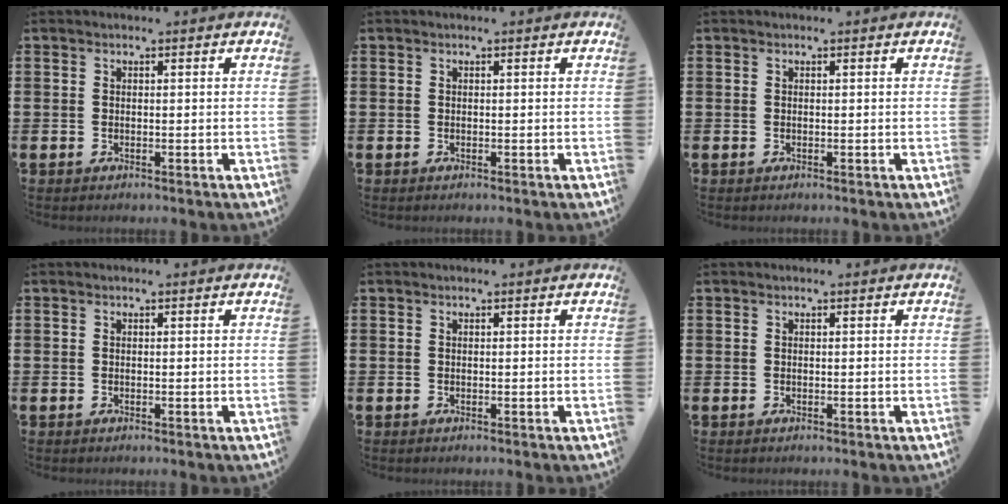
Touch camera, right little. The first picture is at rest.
{"total": 0.0}
{"total": 0.0}
{"total": 0.0}
{"total": 0.0}
{"total": 0.0}